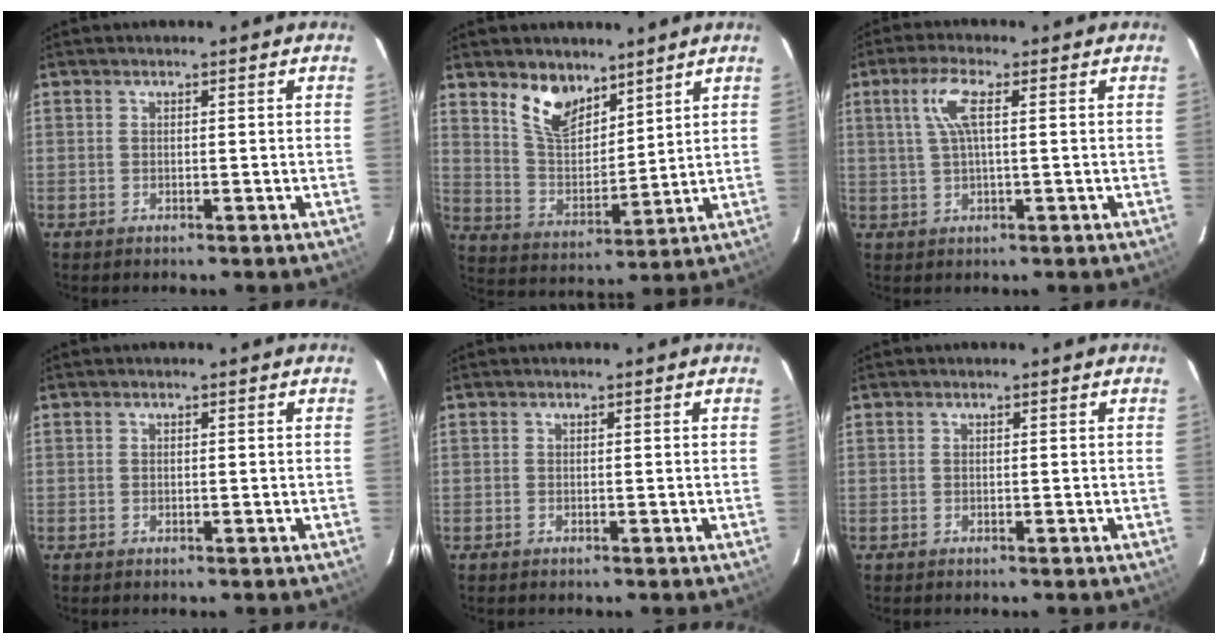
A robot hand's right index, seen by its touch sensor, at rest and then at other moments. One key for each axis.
{"total": 10.1, "fx": 7.2, "fy": 5.0, "fz": 5.1, "tx": -0.096, "ty": 0.000, "tz": 0.141}
{"total": 5.4, "fx": 1.4, "fy": 0.8, "fz": 5.1, "tx": -0.104, "ty": 0.005, "tz": 0.030}
{"total": 0.0}
{"total": 0.0}
{"total": 0.0}